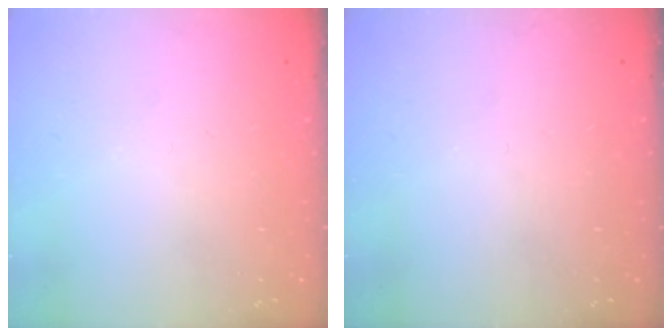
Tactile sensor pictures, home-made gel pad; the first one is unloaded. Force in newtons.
{"total": 0.0}